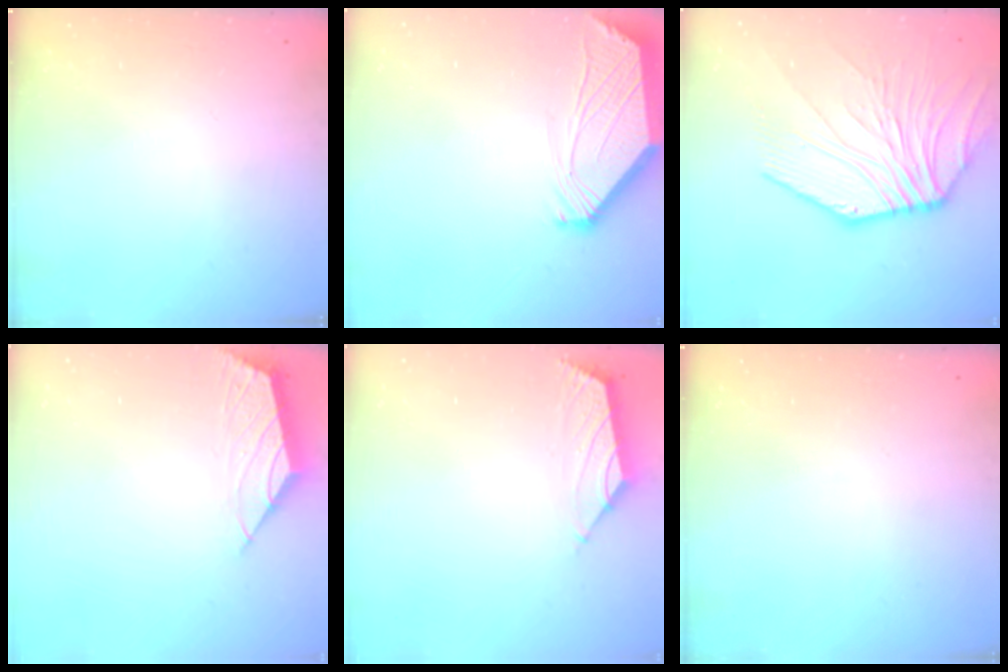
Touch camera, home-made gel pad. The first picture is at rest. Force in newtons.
{"total": 2.4, "press": 2.4, "slide": 0.6}
{"total": 12.4, "press": 12.1, "slide": 2.2}
{"total": 2.0, "press": 2.0, "slide": 0.5}
{"total": 1.5, "press": 1.4, "slide": 0.7}
{"total": 0.0}